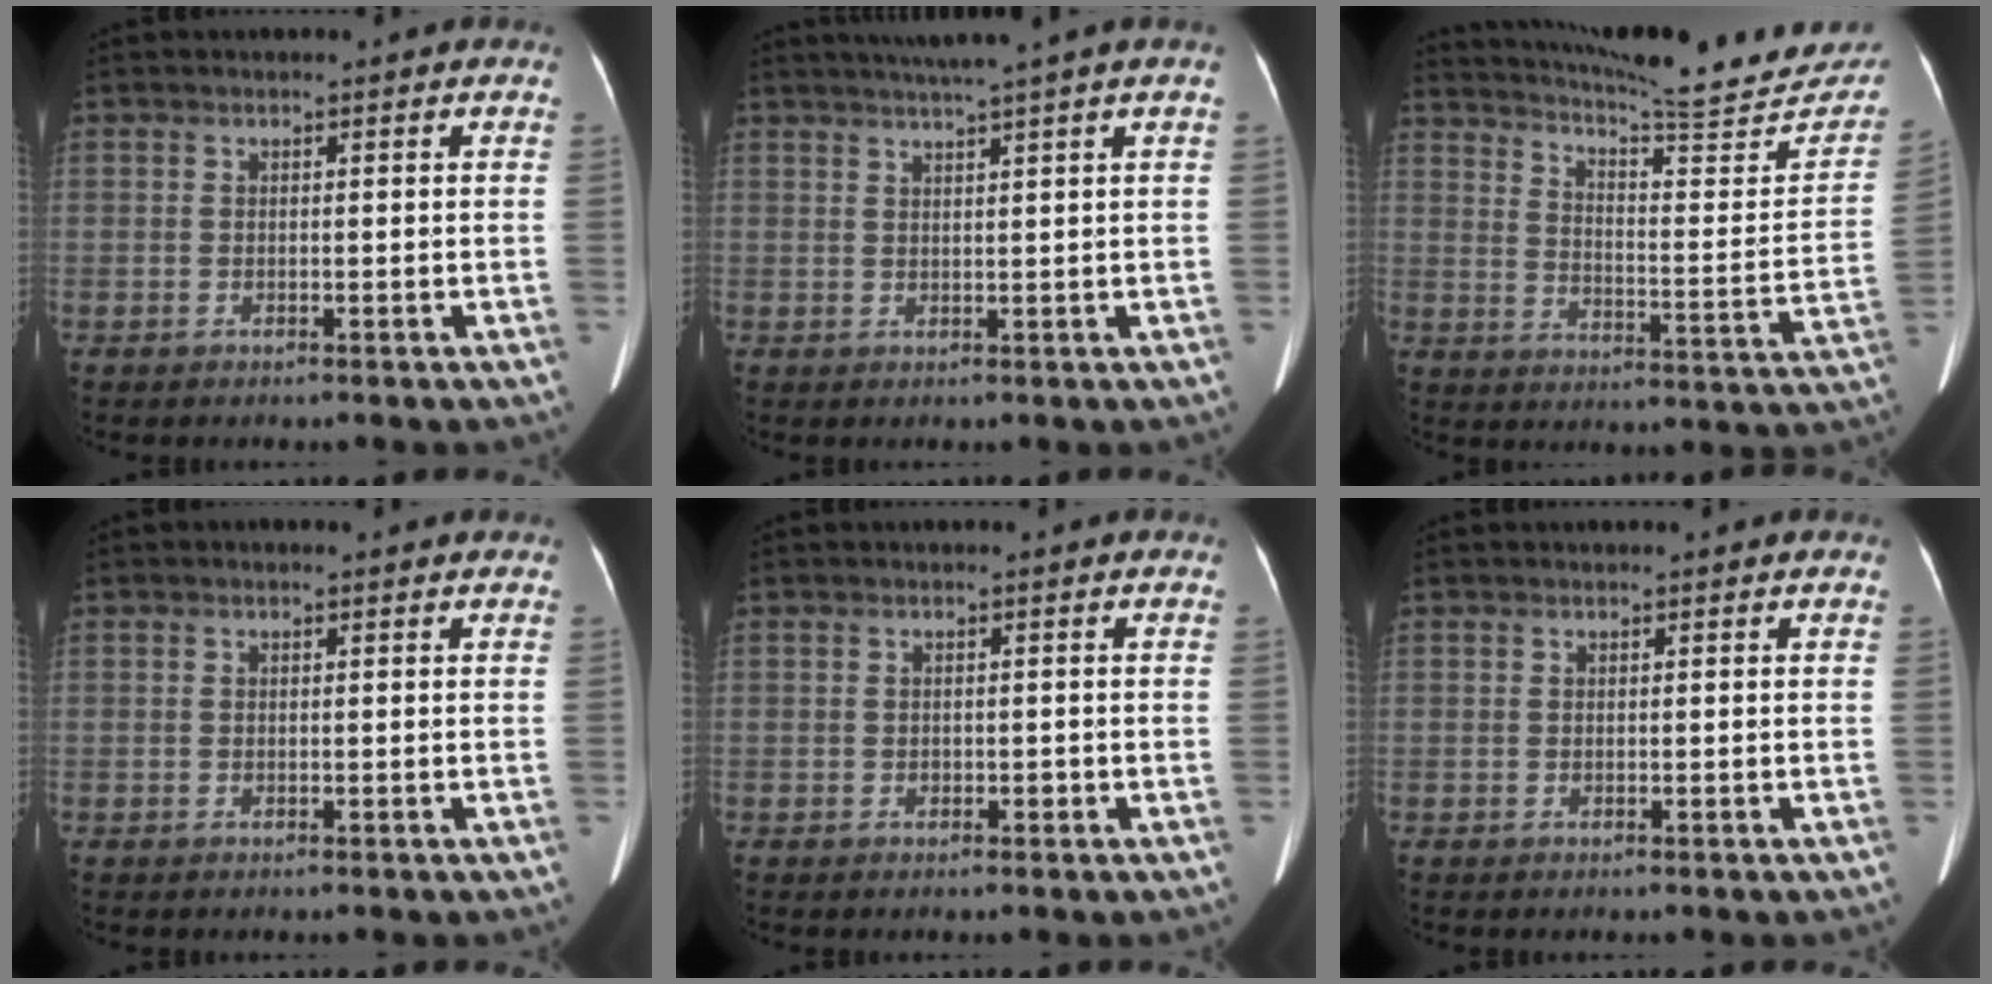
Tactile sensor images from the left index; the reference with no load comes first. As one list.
[{"total": 5.3, "force": [3.9, -1.5, 3.2], "torque": [-0.049, 0.012, 0.063]}, {"total": 23.7, "force": [21.8, 2.4, 8.8], "torque": [-0.135, -0.069, 0.281]}, {"total": 0.0}, {"total": 0.8, "force": [-0.5, 0.5, 0.3], "torque": [-0.004, 0.000, -0.009]}, {"total": 0.0}]